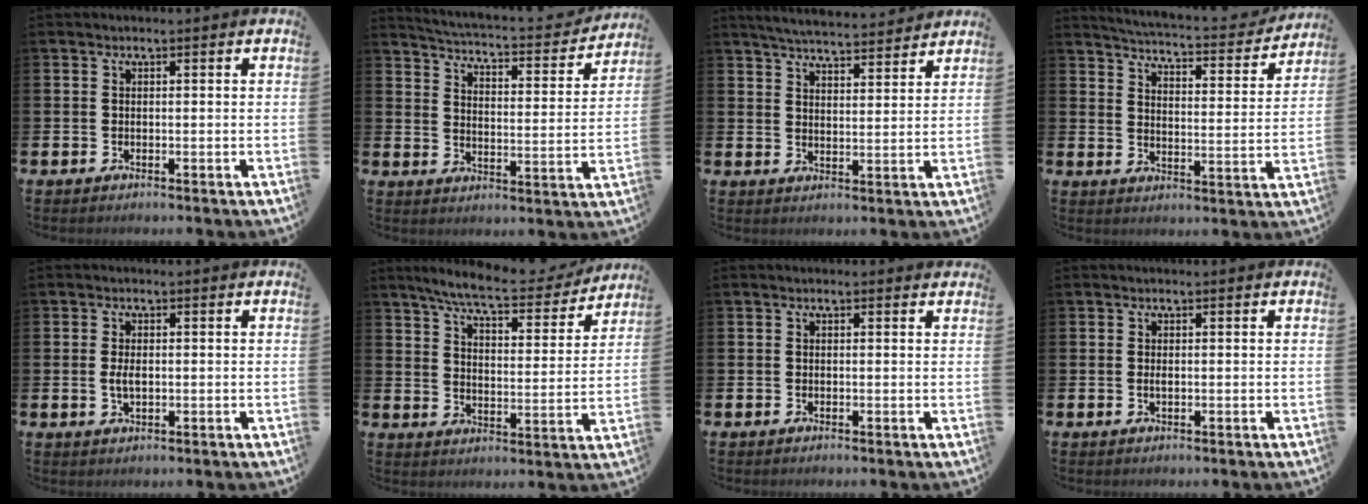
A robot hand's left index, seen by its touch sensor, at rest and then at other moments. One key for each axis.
{"total": 3.9, "fx": 3.8, "fy": 0.4, "fz": 0.8, "tx": -0.029, "ty": -0.043, "tz": 0.053}
{"total": 5.2, "fx": 5.2, "fy": 0.2, "fz": 0.7, "tx": -0.023, "ty": -0.035, "tz": 0.090}
{"total": 4.2, "fx": 4.1, "fy": 0.2, "fz": 0.9, "tx": -0.030, "ty": -0.041, "tz": 0.061}
{"total": 2.2, "fx": -0.2, "fy": 1.1, "fz": 1.9, "tx": -0.034, "ty": 0.002, "tz": -0.005}
{"total": 7.8, "fx": 7.2, "fy": 0.8, "fz": 3.0, "tx": -0.078, "ty": -0.041, "tz": 0.122}
{"total": 0.0}
{"total": 0.6, "fx": -0.1, "fy": 0.2, "fz": 0.6, "tx": -0.008, "ty": -0.001, "tz": -0.003}